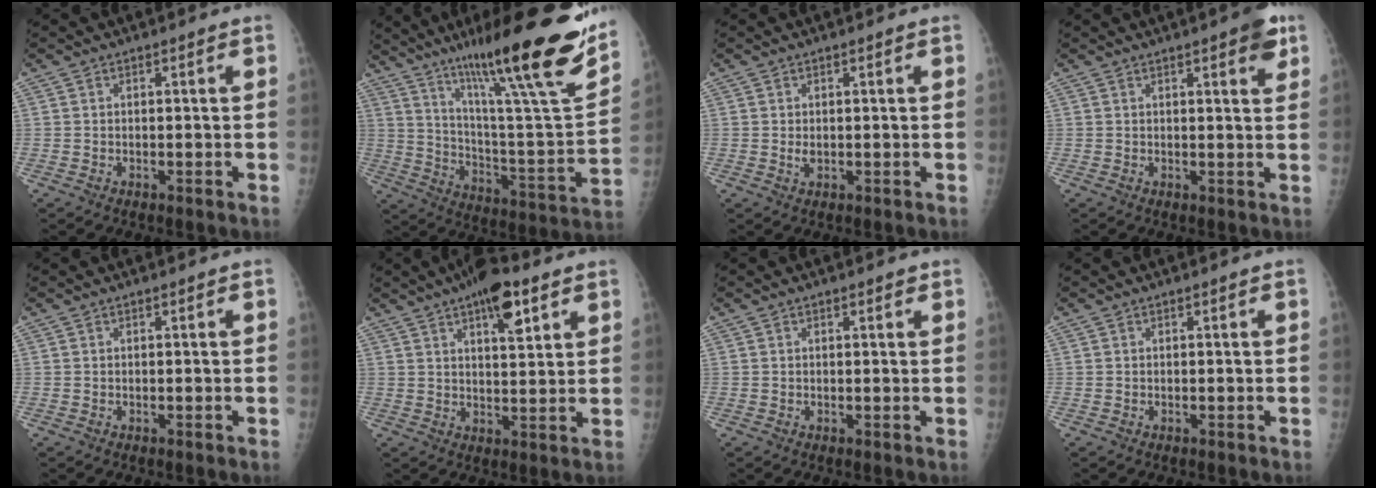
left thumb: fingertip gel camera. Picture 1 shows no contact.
{"total": 28.3, "force": [18.5, 3.0, 21.2], "torque": [-0.309, -0.073, 0.299]}
{"total": 1.5, "force": [0.0, 0.9, 1.2], "torque": [-0.018, 0.000, 0.003]}
{"total": 4.8, "force": [2.7, 1.3, 3.8], "torque": [-0.036, -0.009, 0.028]}
{"total": 0.0}
{"total": 10.2, "force": [5.6, 3.7, 7.7], "torque": [-0.098, -0.018, 0.083]}
{"total": 1.1, "force": [0.6, 0.5, 0.8], "torque": [-0.004, -0.001, 0.007]}
{"total": 0.0}